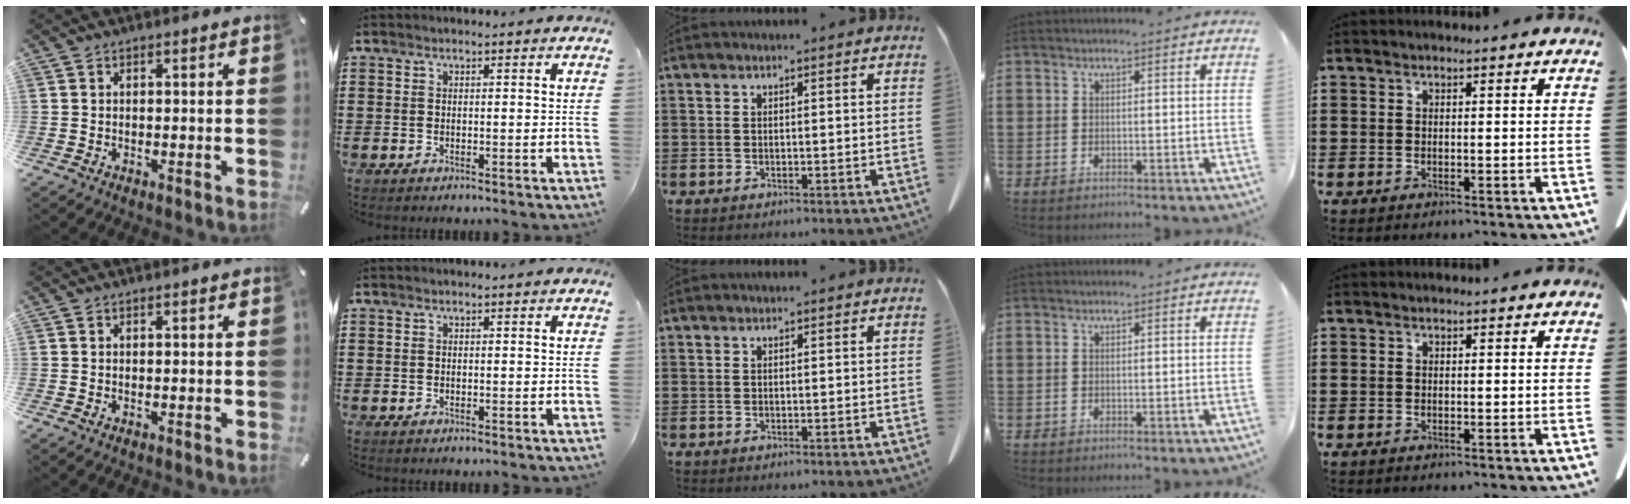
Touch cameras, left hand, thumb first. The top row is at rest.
{}